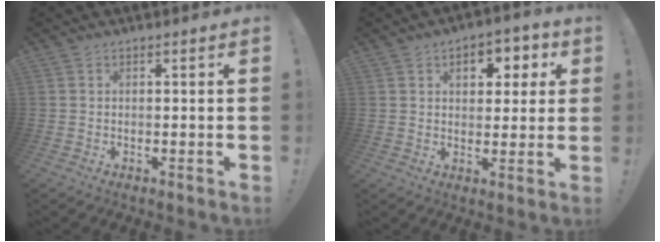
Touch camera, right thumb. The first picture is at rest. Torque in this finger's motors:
{"motor_torque": [-0.12, 0.22, 0.00, 0.00, 0.04]}